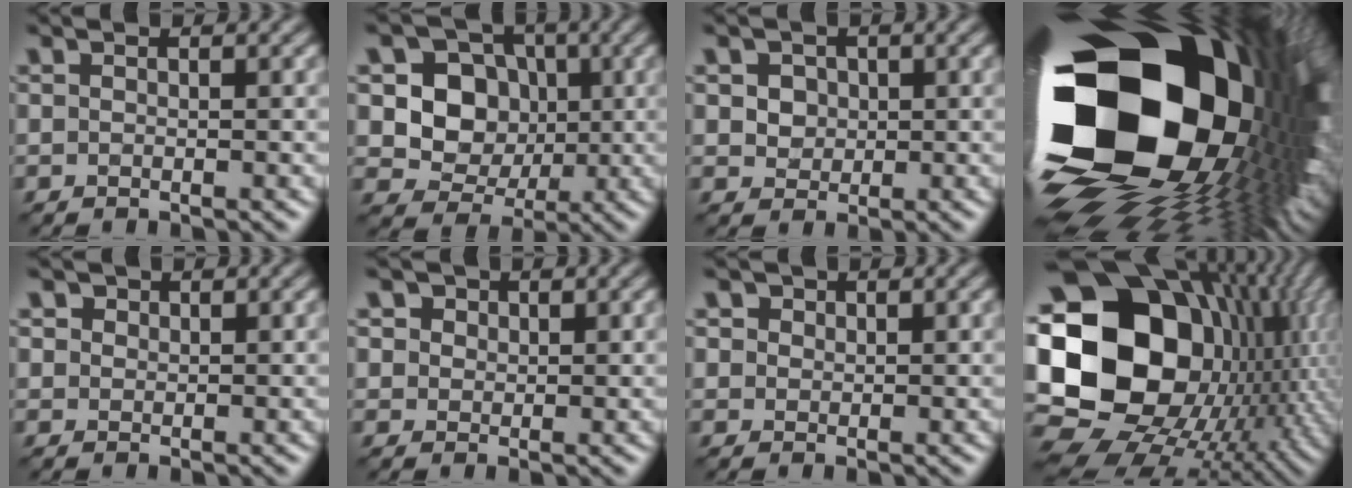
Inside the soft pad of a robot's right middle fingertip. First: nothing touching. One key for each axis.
{"total": 6.5, "fx": 0.3, "fy": 5.6, "fz": 3.2, "tx": -0.048, "ty": 0.002, "tz": -0.009}
{"total": 3.3, "fx": 1.1, "fy": 2.8, "fz": 1.5, "tx": -0.027, "ty": 0.013, "tz": 0.014}
{"total": 22.4, "fx": 0.1, "fy": 14.5, "fz": 17.0, "tx": -0.317, "ty": -0.067, "tz": 0.006}
{"total": 2.8, "fx": 1.5, "fy": 2.1, "fz": 1.0, "tx": -0.025, "ty": 0.009, "tz": 0.015}
{"total": 4.5, "fx": 2.4, "fy": 3.4, "fz": 1.7, "tx": -0.034, "ty": 0.013, "tz": 0.023}
{"total": 3.4, "fx": 1.8, "fy": 2.6, "fz": 1.3, "tx": -0.028, "ty": 0.011, "tz": 0.017}
{"total": 21.3, "fx": 0.7, "fy": 16.2, "fz": 13.7, "tx": -0.296, "ty": -0.001, "tz": 0.021}